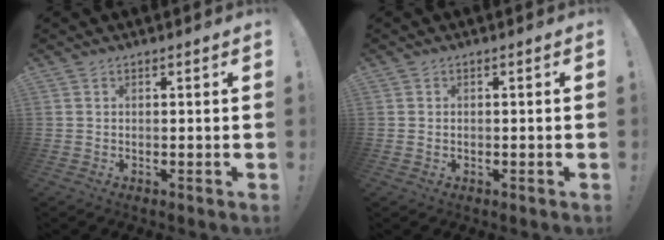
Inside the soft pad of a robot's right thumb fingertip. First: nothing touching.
{"total": 0.0}